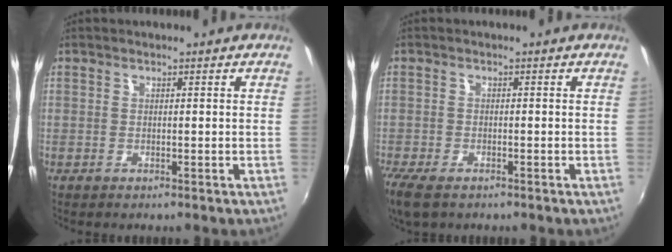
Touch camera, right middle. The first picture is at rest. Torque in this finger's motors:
{"motor_torque": [1.09, -1.04, 0.43, 0.13]}